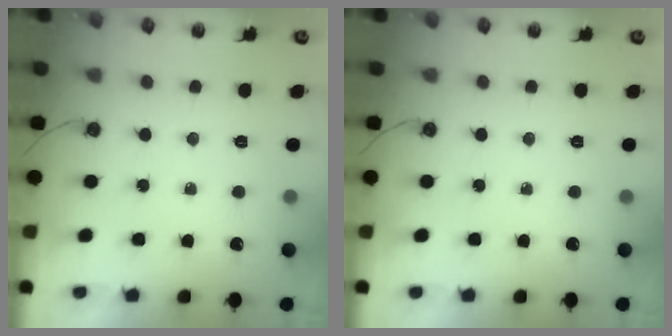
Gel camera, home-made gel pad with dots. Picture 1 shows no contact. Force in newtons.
{"total": 0.0}